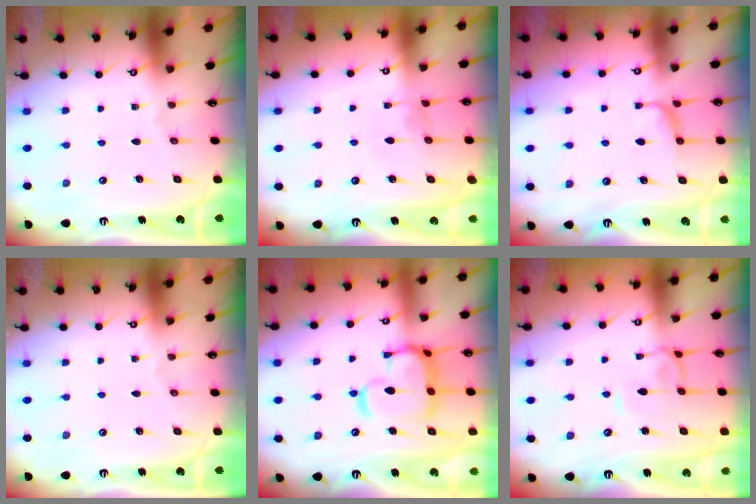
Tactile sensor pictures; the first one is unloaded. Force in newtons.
{"total": 1.2, "press": 1.2, "slide": 0.4}
{"total": 2.0, "press": 1.8, "slide": 0.9}
{"total": 0.0}
{"total": 13.4, "press": 13.3, "slide": 1.4}
{"total": 2.3, "press": 2.3, "slide": 0.4}